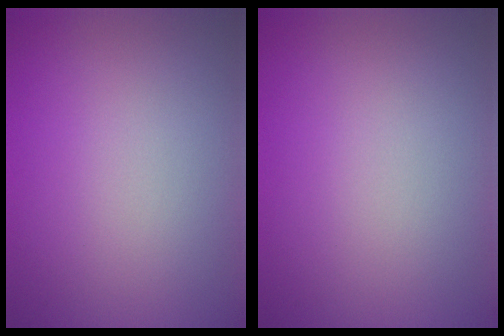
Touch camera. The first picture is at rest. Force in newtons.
{"total": 0.0}